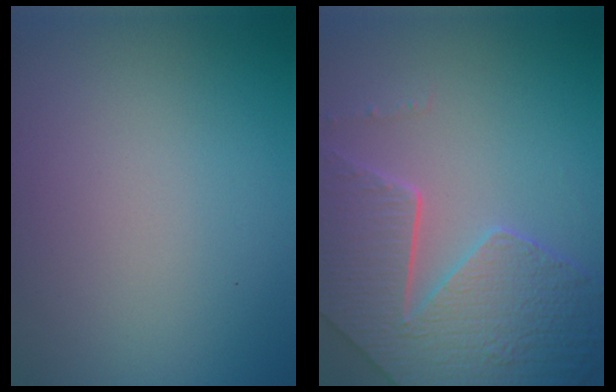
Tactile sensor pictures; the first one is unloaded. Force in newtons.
{"total": 8.7, "press": 6.2, "slide": 6.1}